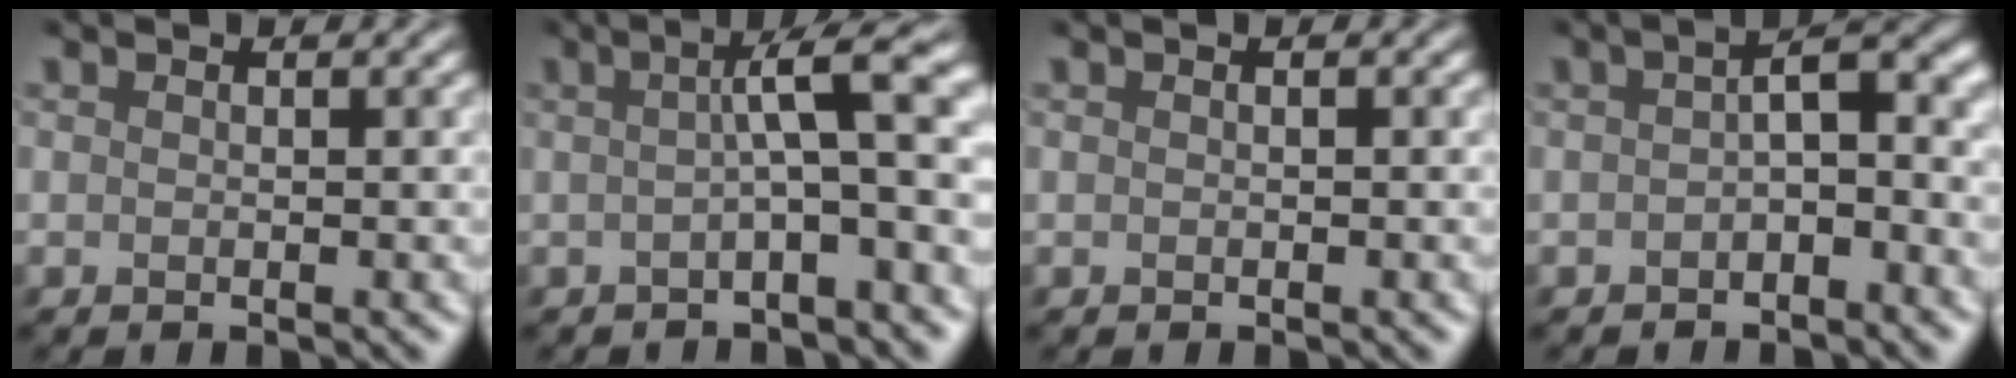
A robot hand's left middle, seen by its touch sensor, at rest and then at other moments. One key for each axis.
{"total": 5.8, "fx": -0.2, "fy": 0.8, "fz": 5.8, "tx": -0.073, "ty": 0.024, "tz": -0.016}
{"total": 0.0}
{"total": 3.2, "fx": -1.2, "fy": 1.0, "fz": 2.8, "tx": -0.044, "ty": 0.014, "tz": -0.026}